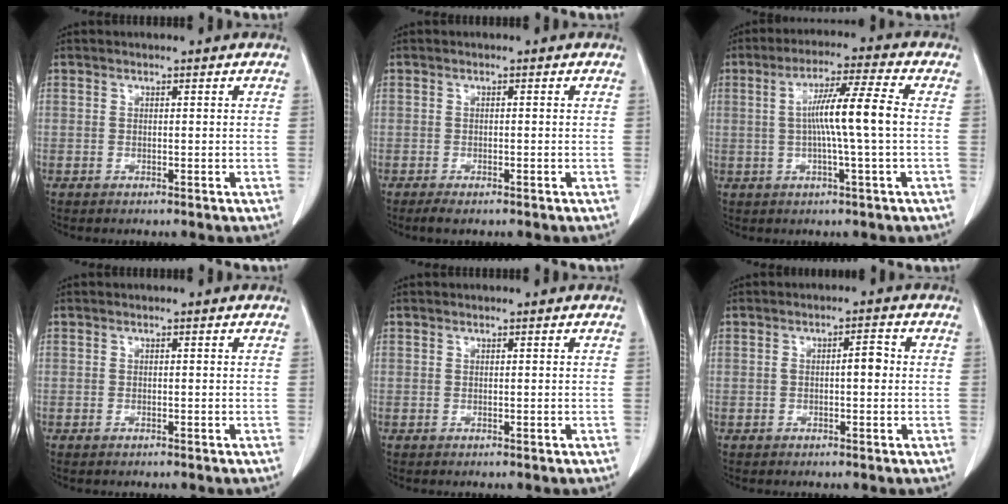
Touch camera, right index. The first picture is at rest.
{"total": 3.0, "force": [-1.9, 1.1, 2.1], "torque": [-0.044, -0.005, -0.028]}
{"total": 9.4, "force": [0.1, -0.5, 9.4], "torque": [-0.169, 0.011, 0.000]}
{"total": 0.8, "force": [-0.4, 0.4, 0.5], "torque": [-0.014, 0.000, -0.004]}
{"total": 0.0}
{"total": 3.3, "force": [-0.1, 1.2, 3.1], "torque": [-0.055, 0.019, 0.001]}